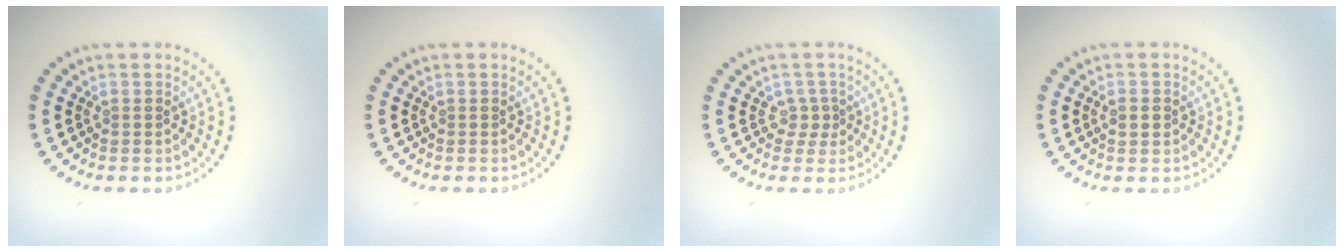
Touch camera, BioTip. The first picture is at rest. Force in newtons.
{"total": 0.0}
{"total": 1.4, "press": 0.9, "slide": 1.1}
{"total": 1.4, "press": 1.4, "slide": 0.1}